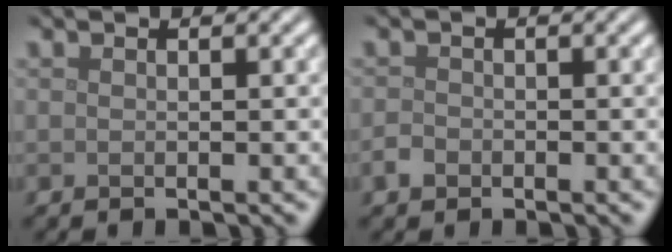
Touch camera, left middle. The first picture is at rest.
{"total": 1.2, "force": [-0.7, 0.9, 0.4], "torque": [-0.006, 0.001, -0.016]}